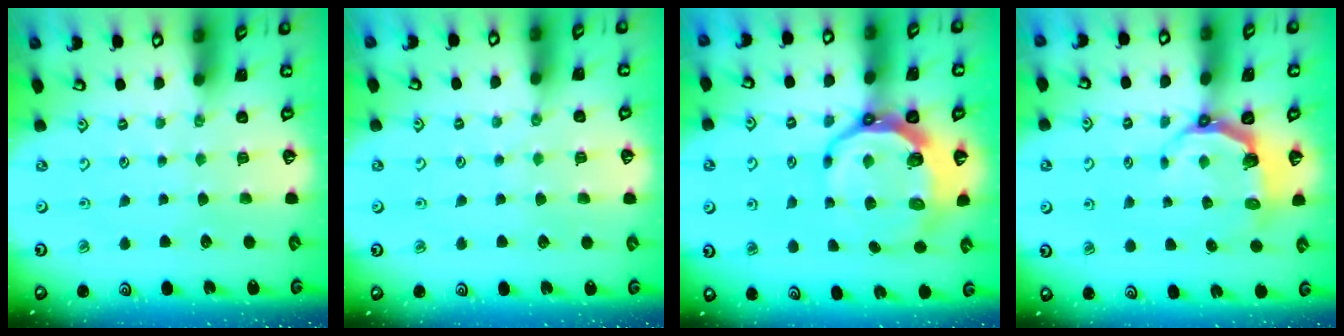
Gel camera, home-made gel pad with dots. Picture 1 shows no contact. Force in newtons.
{"total": 2.7, "press": 2.7, "slide": 0.5}
{"total": 12.3, "press": 11.3, "slide": 4.8}
{"total": 4.9, "press": 3.2, "slide": 3.7}